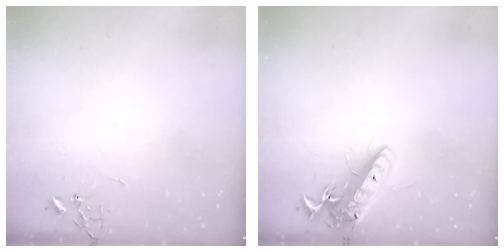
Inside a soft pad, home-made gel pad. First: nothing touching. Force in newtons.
{"total": 14.0, "press": 13.8, "slide": 2.7}